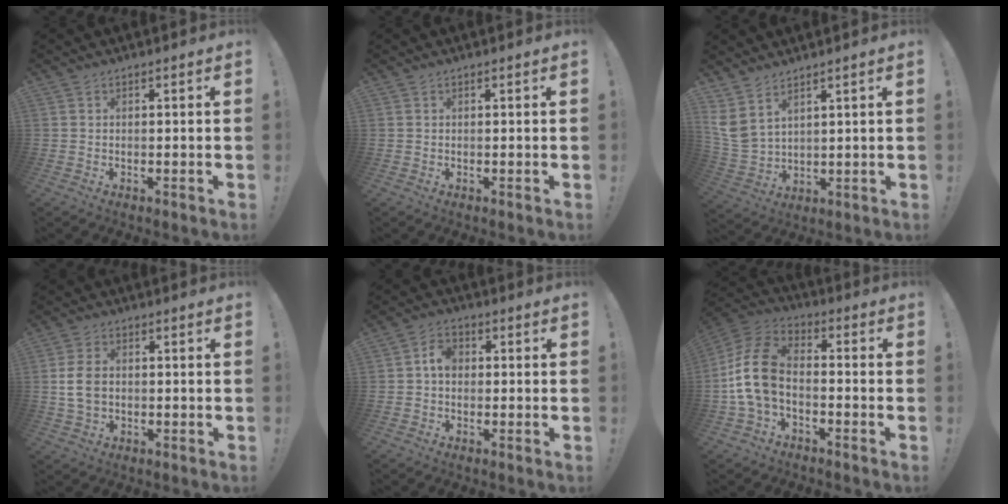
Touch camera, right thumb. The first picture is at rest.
{"total": 0.0}
{"total": 6.4, "force": [4.4, 3.2, 3.3], "torque": [-0.082, -0.028, 0.090]}
{"total": 6.9, "force": [0.1, 4.9, 4.8], "torque": [-0.090, 0.007, 0.002]}
{"total": 4.9, "force": [0.0, 3.5, 3.4], "torque": [-0.056, 0.010, 0.000]}
{"total": 13.9, "force": [-1.9, 9.2, 10.2], "torque": [-0.203, 0.025, -0.027]}